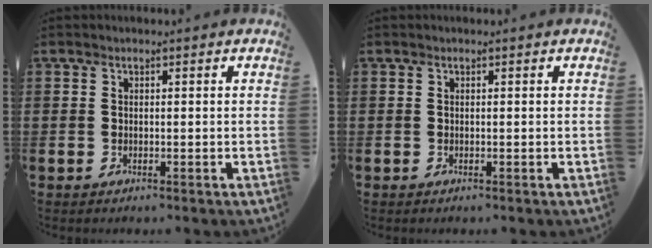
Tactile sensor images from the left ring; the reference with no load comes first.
{"total": 0.0}